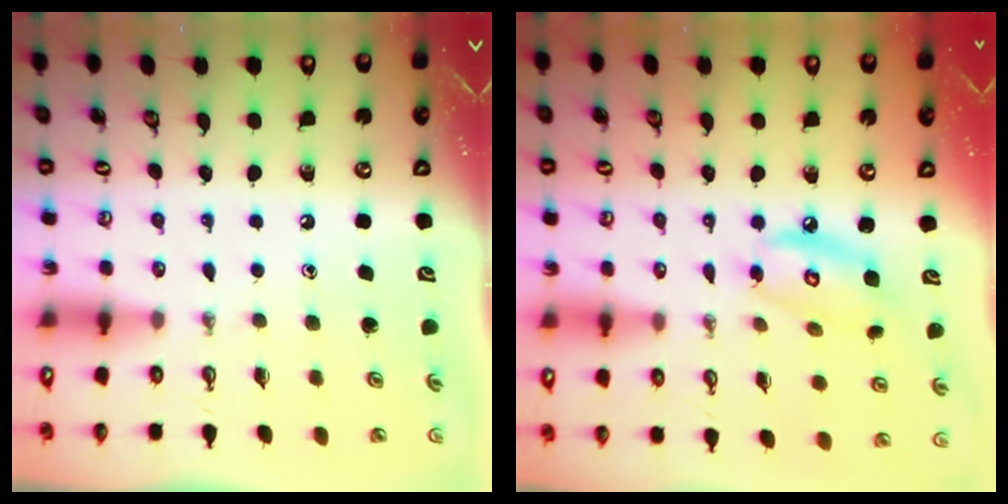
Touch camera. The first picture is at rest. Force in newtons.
{"total": 9.4, "press": 9.4, "slide": 0.6}